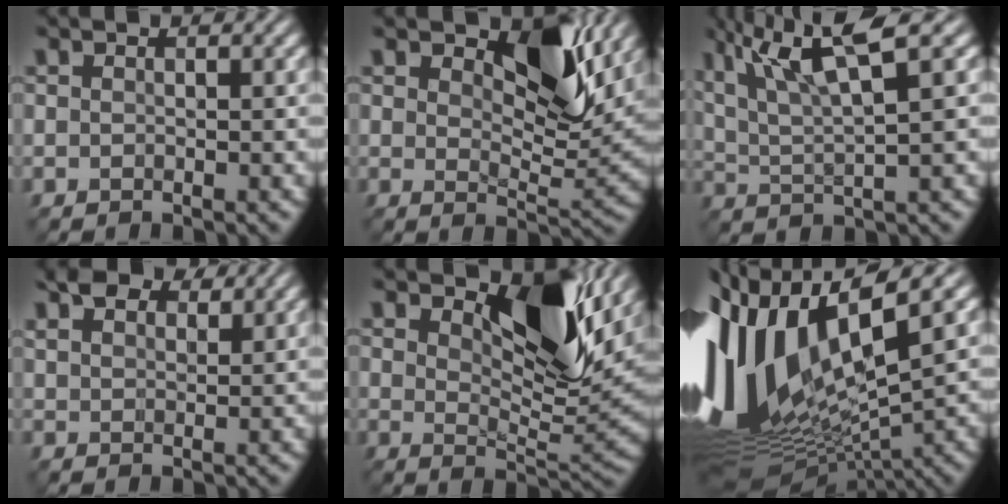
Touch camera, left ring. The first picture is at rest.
{"total": 6.5, "force": [3.3, 2.8, 4.8], "torque": [-0.071, -0.008, 0.046]}
{"total": 7.9, "force": [4.2, 1.6, 6.5], "torque": [-0.113, 0.018, 0.082]}
{"total": 4.5, "force": [3.6, 2.0, 1.9], "torque": [-0.041, 0.013, 0.059]}
{"total": 7.8, "force": [4.0, 3.0, 6.0], "torque": [-0.092, -0.007, 0.063]}
{"total": 15.7, "force": [2.7, 6.9, 13.8], "torque": [-0.316, 0.004, 0.062]}